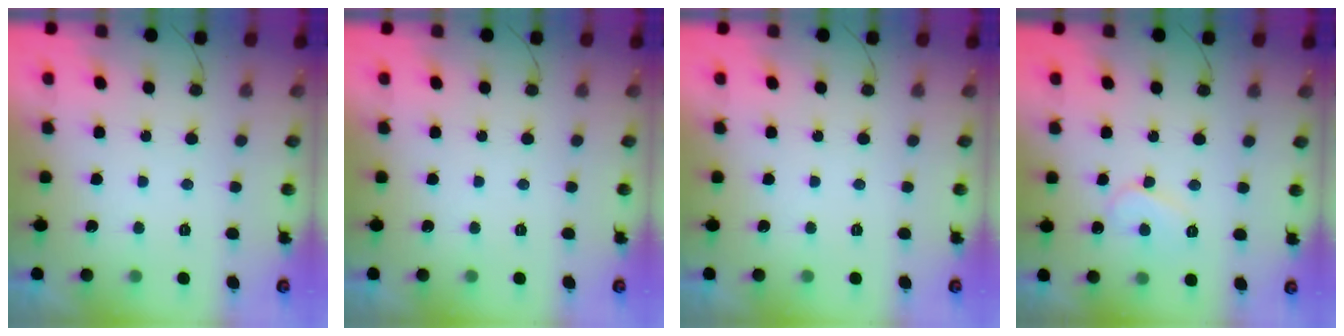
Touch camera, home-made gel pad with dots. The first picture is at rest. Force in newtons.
{"total": 0.0}
{"total": 0.0}
{"total": 7.5, "press": 7.5, "slide": 0.5}